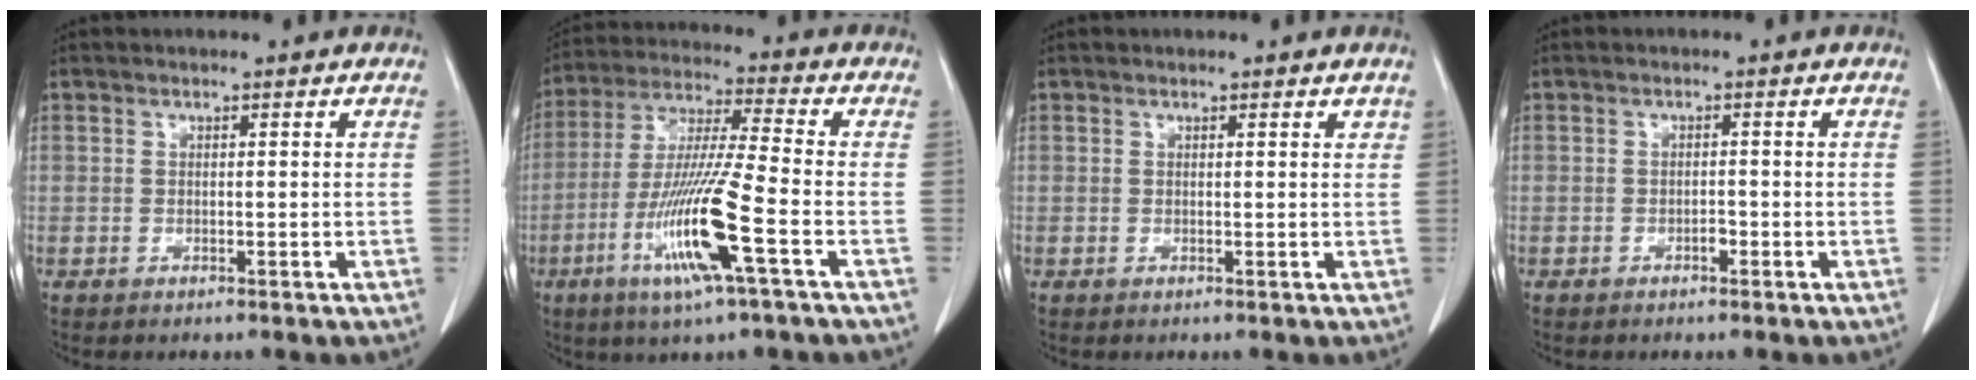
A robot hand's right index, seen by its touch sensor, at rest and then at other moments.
{"total": 14.2, "force": [-5.3, -0.4, 13.1], "torque": [-0.270, -0.019, -0.104]}
{"total": 0.8, "force": [0.7, 0.3, 0.4], "torque": [-0.005, -0.002, 0.005]}
{"total": 0.9, "force": [-0.6, 0.4, 0.6], "torque": [-0.010, 0.002, -0.009]}